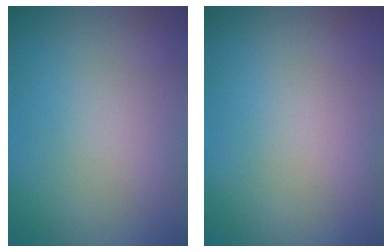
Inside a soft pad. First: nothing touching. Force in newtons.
{"total": 0.0}